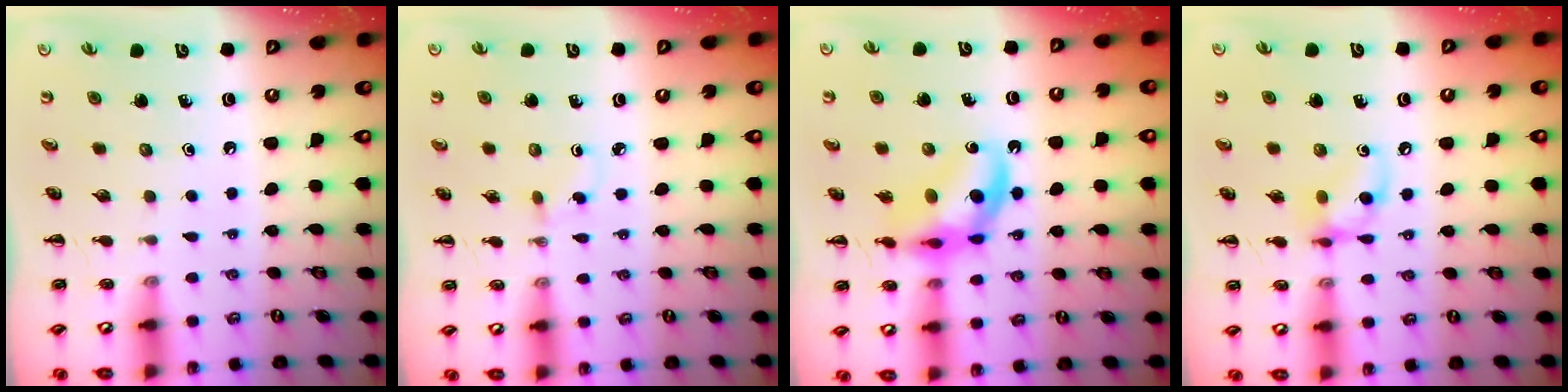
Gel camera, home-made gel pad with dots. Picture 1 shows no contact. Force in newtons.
{"total": 1.8, "press": 1.6, "slide": 0.8}
{"total": 10.4, "press": 9.9, "slide": 3.1}
{"total": 8.6, "press": 8.5, "slide": 1.0}